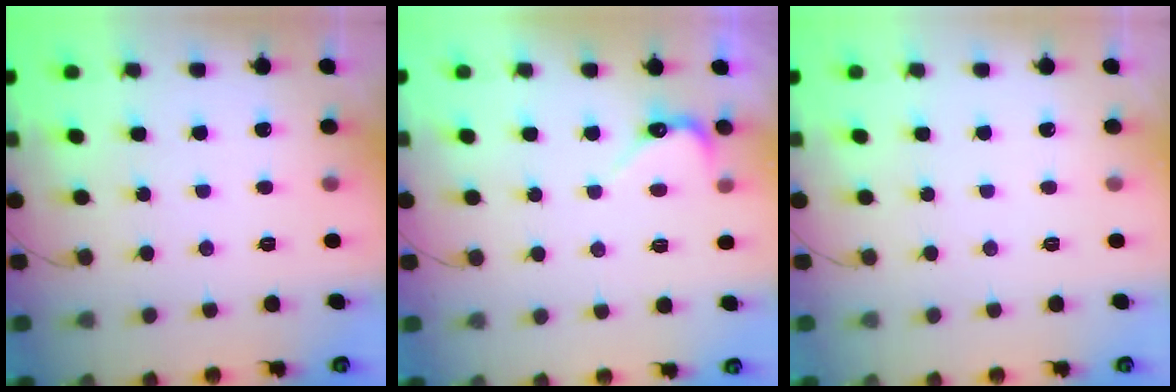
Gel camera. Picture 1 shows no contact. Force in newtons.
{"total": 3.4, "press": 3.4, "slide": 0.3}
{"total": 0.0}